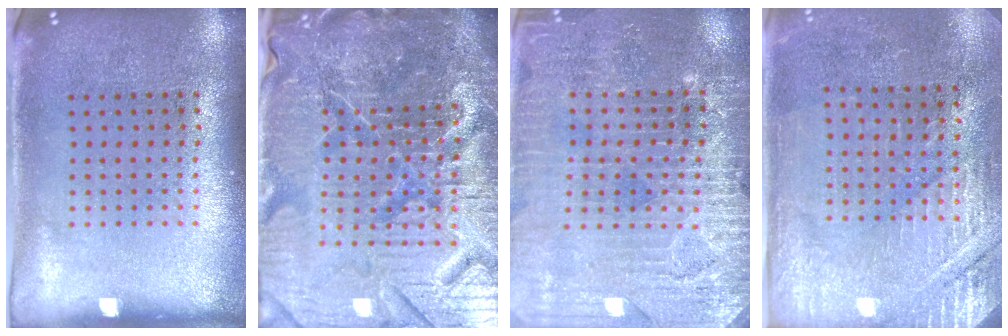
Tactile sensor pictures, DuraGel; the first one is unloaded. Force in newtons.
{"total": 7.1, "press": 6.3, "slide": 3.2}
{"total": 3.2, "press": 3.1, "slide": 0.7}
{"total": 2.8, "press": 2.8, "slide": 0.5}